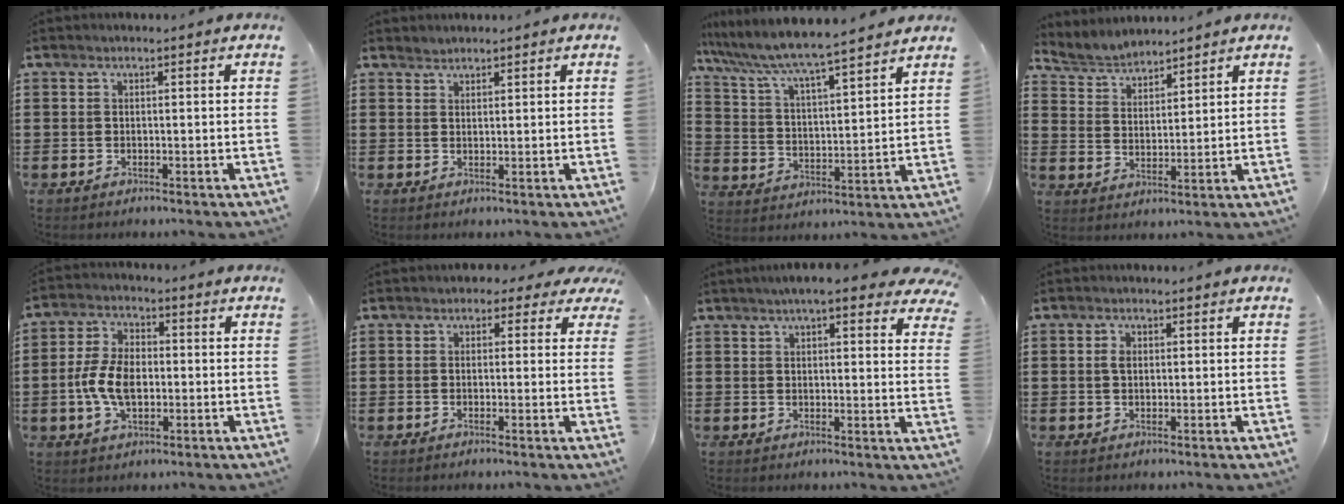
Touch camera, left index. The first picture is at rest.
{"total": 1.2, "force": [1.1, 0.3, -0.2], "torque": [0.001, 0.000, 0.023]}
{"total": 6.1, "force": [5.7, -0.3, 2.1], "torque": [-0.070, -0.043, 0.091]}
{"total": 3.8, "force": [3.7, 0.7, 0.0], "torque": [-0.018, -0.015, 0.067]}
{"total": 7.4, "force": [-1.1, 4.3, 5.8], "torque": [-0.139, 0.002, -0.028]}
{"total": 1.6, "force": [0.3, 1.4, 0.7], "torque": [-0.013, 0.006, 0.002]}
{"total": 5.7, "force": [4.7, 0.6, 3.3], "torque": [-0.070, -0.004, 0.082]}
{"total": 1.5, "force": [0.3, 1.0, 1.2], "torque": [-0.026, 0.007, 0.004]}